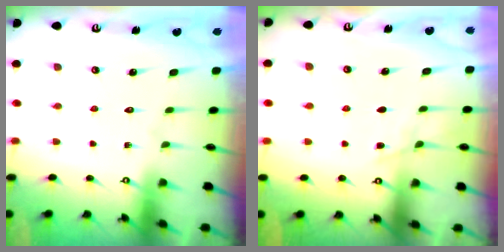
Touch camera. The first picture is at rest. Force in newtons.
{"total": 5.6, "press": 5.6, "slide": 0.6}